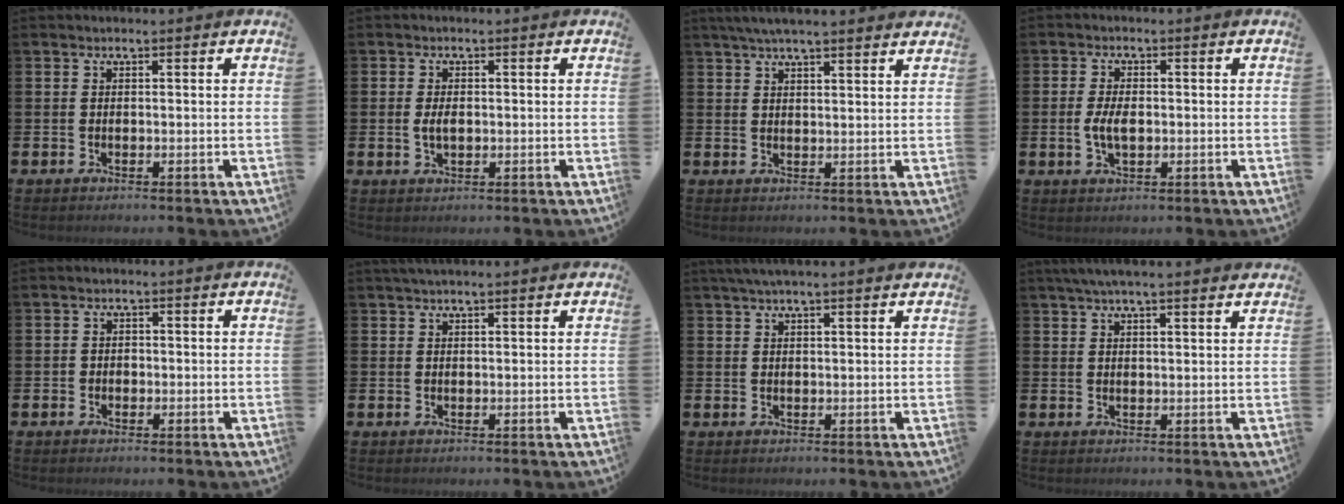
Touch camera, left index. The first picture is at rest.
{"total": 2.2, "force": [-0.1, 1.2, 1.9], "torque": [-0.032, 0.003, -0.004]}
{"total": 4.3, "force": [4.0, 0.2, 1.6], "torque": [-0.036, -0.009, 0.073]}
{"total": 3.5, "force": [-0.2, 1.8, 3.0], "torque": [-0.052, -0.003, -0.010]}
{"total": 1.0, "force": [-0.3, 1.0, 0.3], "torque": [0.006, 0.000, -0.011]}
{"total": 1.7, "force": [1.5, 0.1, 0.8], "torque": [-0.012, 0.002, 0.026]}
{"total": 2.6, "force": [2.3, 0.0, 1.3], "torque": [-0.024, -0.002, 0.041]}
{"total": 3.9, "force": [3.5, 0.2, 1.7], "torque": [-0.037, -0.005, 0.063]}